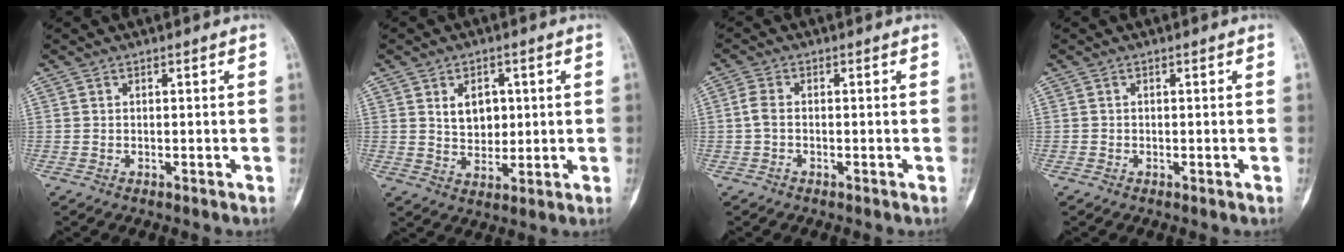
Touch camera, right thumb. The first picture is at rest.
{"total": 6.2, "force": [1.7, 4.4, 4.1], "torque": [-0.034, -0.011, 0.032]}
{"total": 2.3, "force": [-0.4, 1.4, 1.8], "torque": [-0.040, 0.006, -0.015]}
{"total": 0.0}